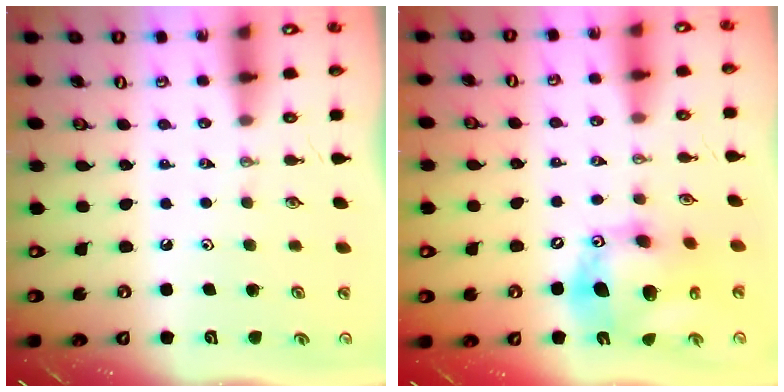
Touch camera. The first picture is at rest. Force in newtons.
{"total": 16.5, "press": 16.2, "slide": 3.1}